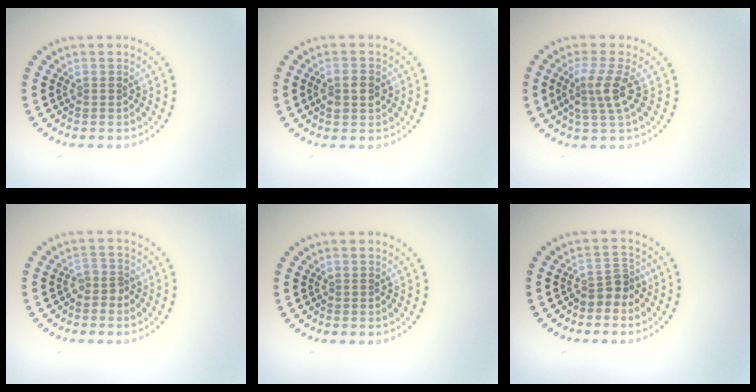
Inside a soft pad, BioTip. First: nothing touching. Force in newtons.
{"total": 2.0, "press": 1.9, "slide": 0.3}
{"total": 2.9, "press": 2.3, "slide": 1.8}
{"total": 1.5, "press": 1.0, "slide": 1.0}
{"total": 0.0}
{"total": 2.2, "press": 1.7, "slide": 1.4}